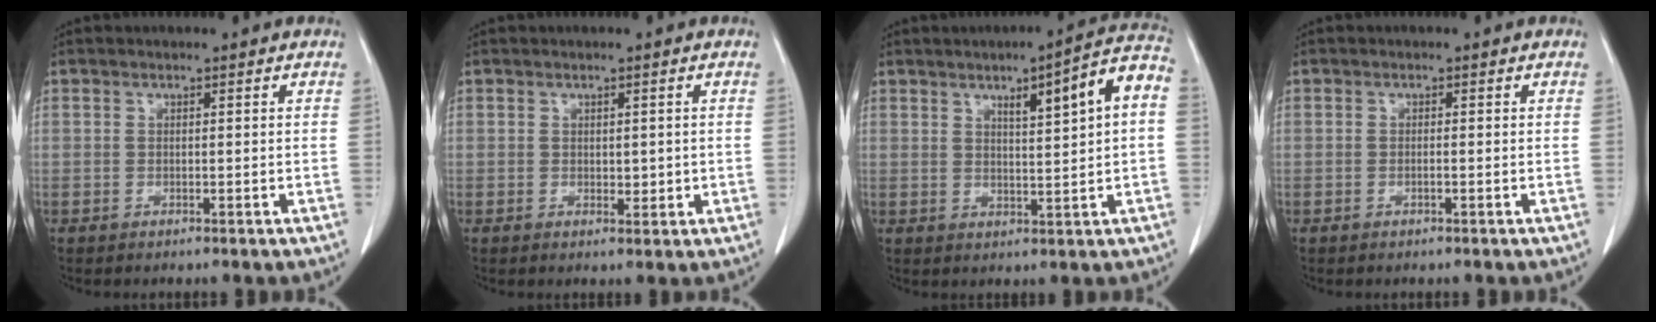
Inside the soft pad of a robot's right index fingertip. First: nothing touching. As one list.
[{"total": 2.0, "force": [0.1, 1.1, 1.6], "torque": [-0.021, -0.005, 0.006]}, {"total": 9.5, "force": [2.3, 0.5, 9.2], "torque": [-0.127, 0.019, 0.031]}, {"total": 0.6, "force": [-0.2, 0.0, 0.5], "torque": [-0.012, 0.000, -0.002]}]